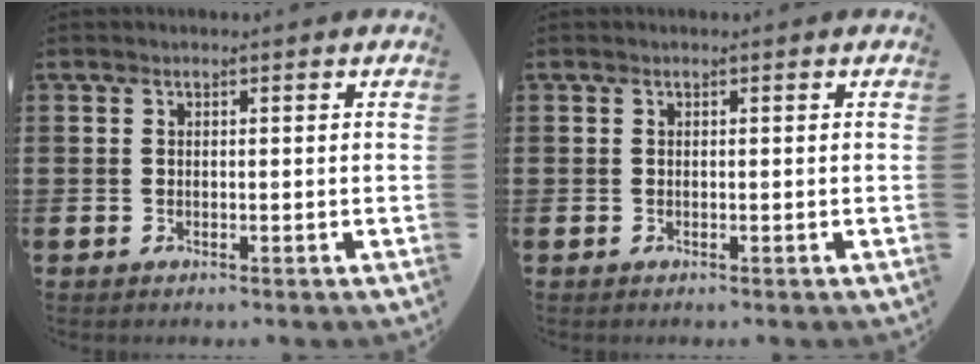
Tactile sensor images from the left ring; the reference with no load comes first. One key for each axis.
{"total": 0.0}